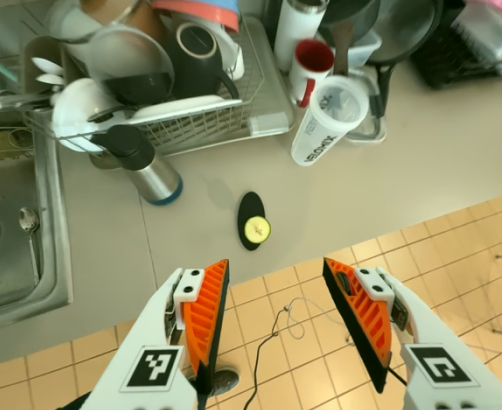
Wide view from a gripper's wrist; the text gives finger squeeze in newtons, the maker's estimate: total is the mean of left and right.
{"total": 0.0}